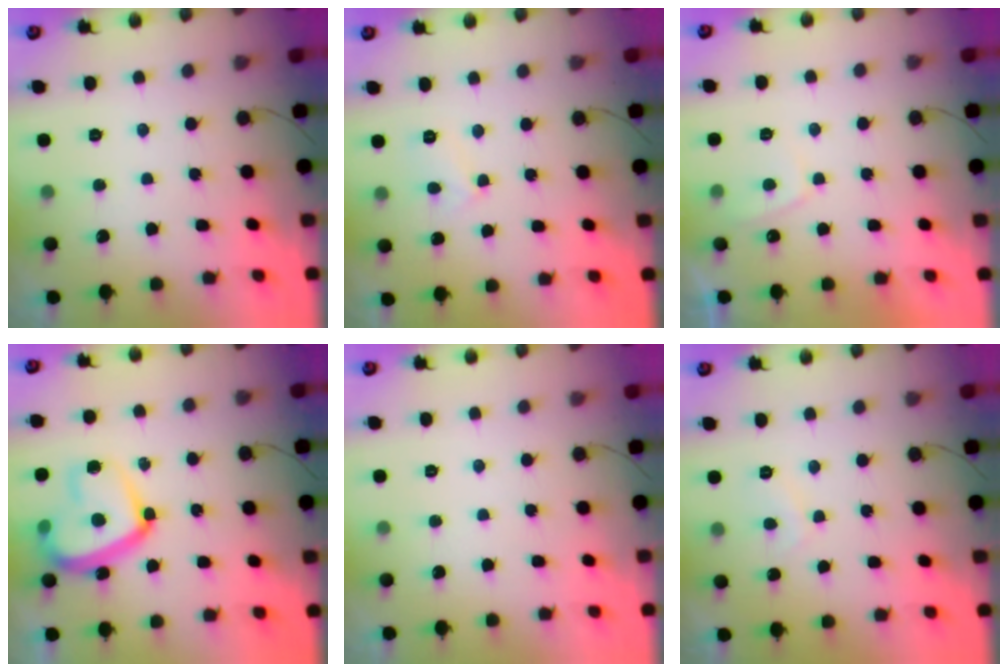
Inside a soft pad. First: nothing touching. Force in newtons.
{"total": 3.7, "press": 3.7, "slide": 0.4}
{"total": 1.9, "press": 1.8, "slide": 0.7}
{"total": 17.6, "press": 17.6, "slide": 1.6}
{"total": 0.0}
{"total": 1.8, "press": 1.7, "slide": 0.7}